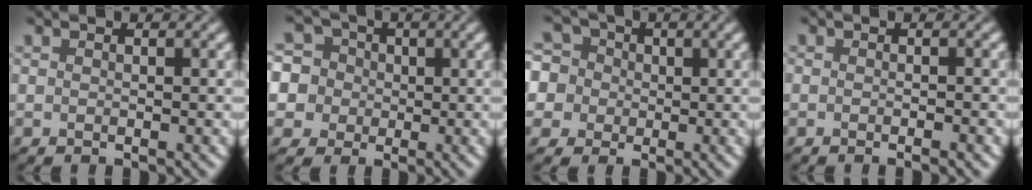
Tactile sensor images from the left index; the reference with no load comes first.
{"total": 8.5, "force": [1.2, 7.8, 3.1], "torque": [-0.076, 0.040, -0.006]}
{"total": 8.0, "force": [1.3, 7.0, 3.5], "torque": [-0.079, 0.041, -0.025]}
{"total": 0.9, "force": [-0.6, 0.0, 0.7], "torque": [-0.012, 0.001, -0.008]}